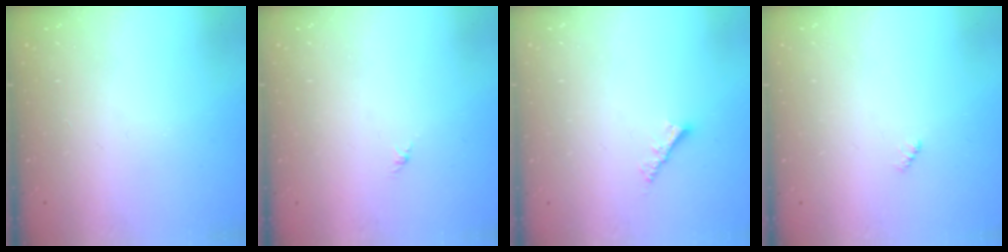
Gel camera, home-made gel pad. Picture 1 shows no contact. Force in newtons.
{"total": 0.0}
{"total": 3.7, "press": 3.7, "slide": 0.5}
{"total": 2.3, "press": 2.2, "slide": 0.5}